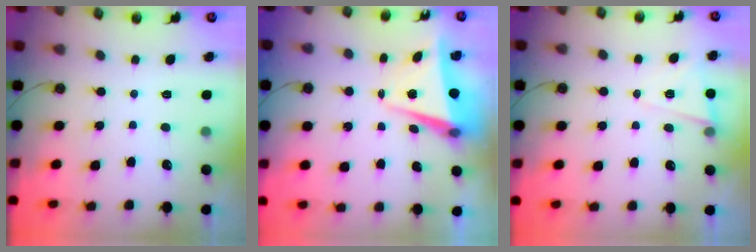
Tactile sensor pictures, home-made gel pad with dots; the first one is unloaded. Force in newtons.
{"total": 5.3, "press": 4.9, "slide": 2.1}
{"total": 6.3, "press": 6.2, "slide": 1.4}